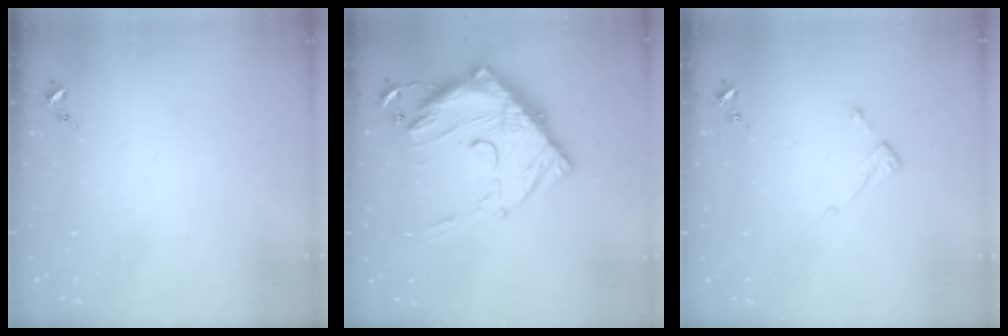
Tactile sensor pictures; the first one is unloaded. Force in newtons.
{"total": 21.5, "press": 21.4, "slide": 2.1}
{"total": 3.8, "press": 3.7, "slide": 0.4}